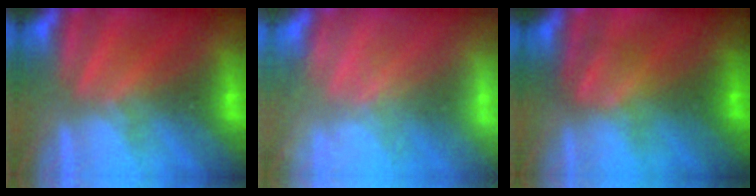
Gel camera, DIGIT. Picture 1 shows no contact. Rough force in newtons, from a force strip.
{"total": 1.7}
{"total": 4.5}